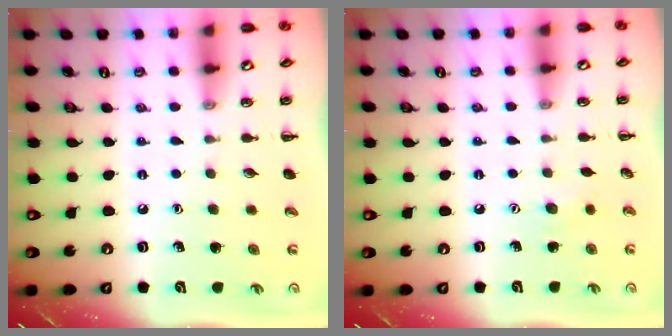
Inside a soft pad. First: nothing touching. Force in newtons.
{"total": 4.5, "press": 4.3, "slide": 1.1}